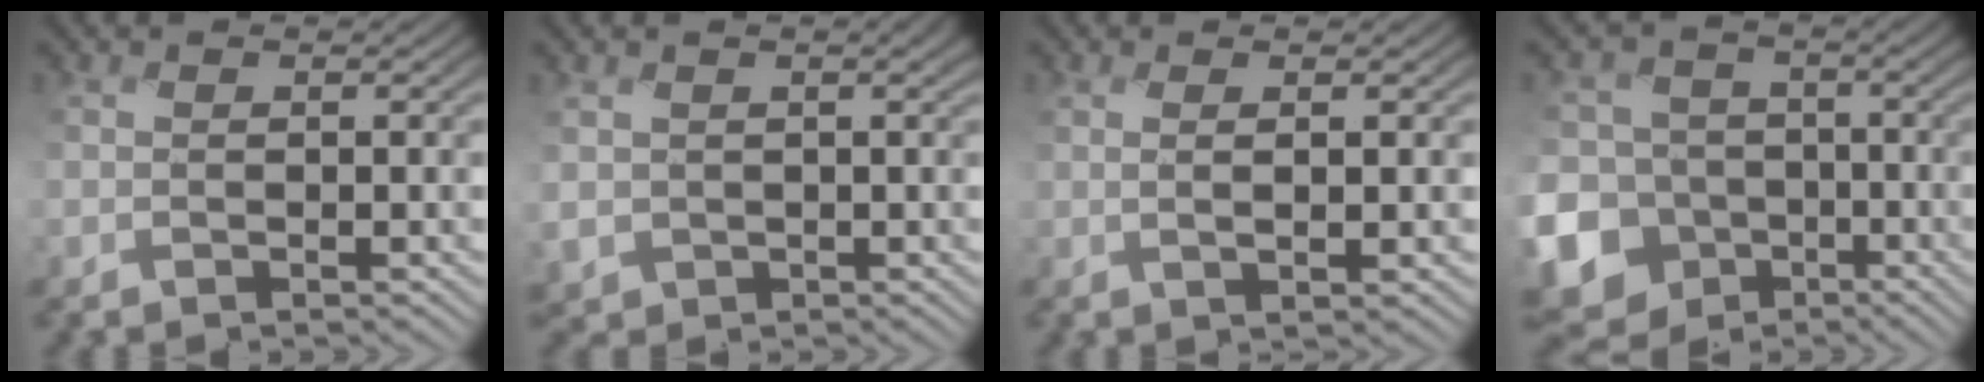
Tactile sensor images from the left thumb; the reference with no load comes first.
{"total": 2.4, "force": [0.6, 2.2, 0.7], "torque": [-0.038, -0.013, 0.011]}
{"total": 1.7, "force": [0.4, -0.3, 1.7], "torque": [-0.036, 0.004, 0.004]}
{"total": 17.2, "force": [-7.8, 14.9, 3.9], "torque": [-0.152, -0.029, -0.144]}